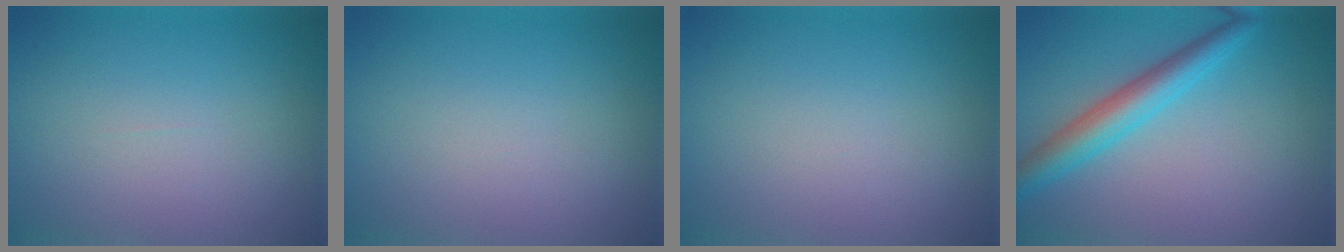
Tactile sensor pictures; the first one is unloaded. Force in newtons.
{"total": 0.0}
{"total": 0.0}
{"total": 4.2, "press": 4.2, "slide": 0.1}